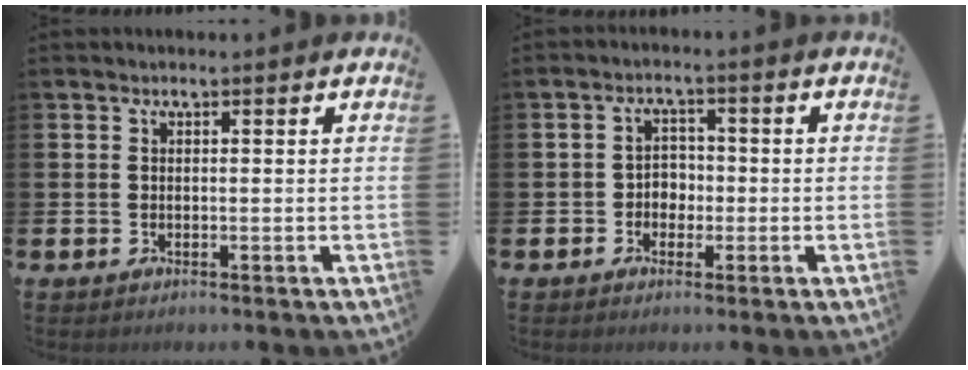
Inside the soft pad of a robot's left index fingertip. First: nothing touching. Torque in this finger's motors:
{"motor_torque": [0.11, 0.12, 0.01, 0.03]}